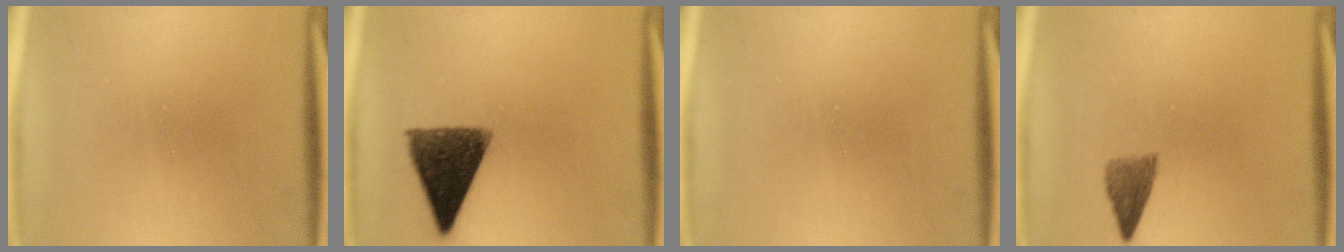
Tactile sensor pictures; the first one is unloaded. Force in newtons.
{"total": 11.7}
{"total": 0.0}
{"total": 3.0}